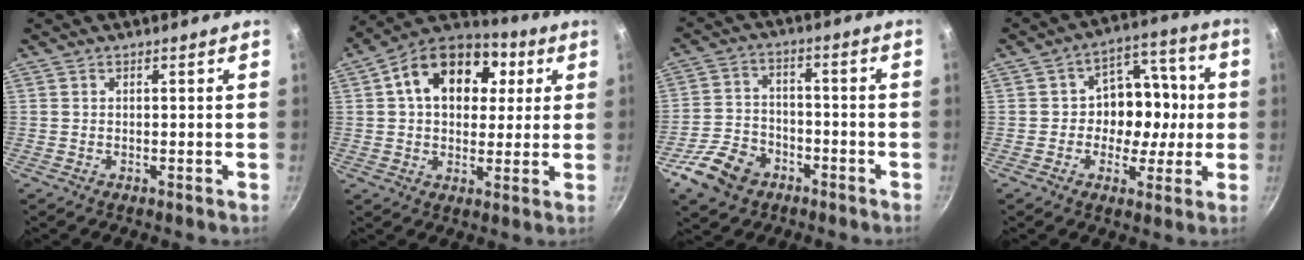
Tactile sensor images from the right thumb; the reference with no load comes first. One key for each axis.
{"total": 17.7, "fx": 4.6, "fy": 12.5, "fz": 11.6, "tx": -0.165, "ty": 0.017, "tz": 0.057}
{"total": 10.5, "fx": -5.7, "fy": 7.4, "fz": 4.8, "tx": -0.079, "ty": 0.040, "tz": -0.106}
{"total": 11.8, "fx": -0.8, "fy": 9.3, "fz": 7.3, "tx": -0.054, "ty": 0.025, "tz": -0.022}